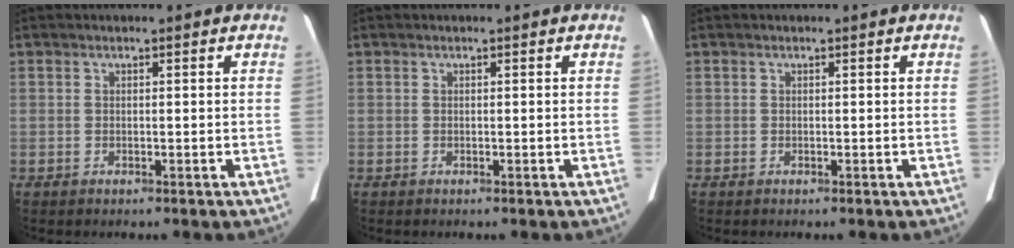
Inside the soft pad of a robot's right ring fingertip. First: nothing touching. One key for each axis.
{"total": 0.0}
{"total": 0.0}